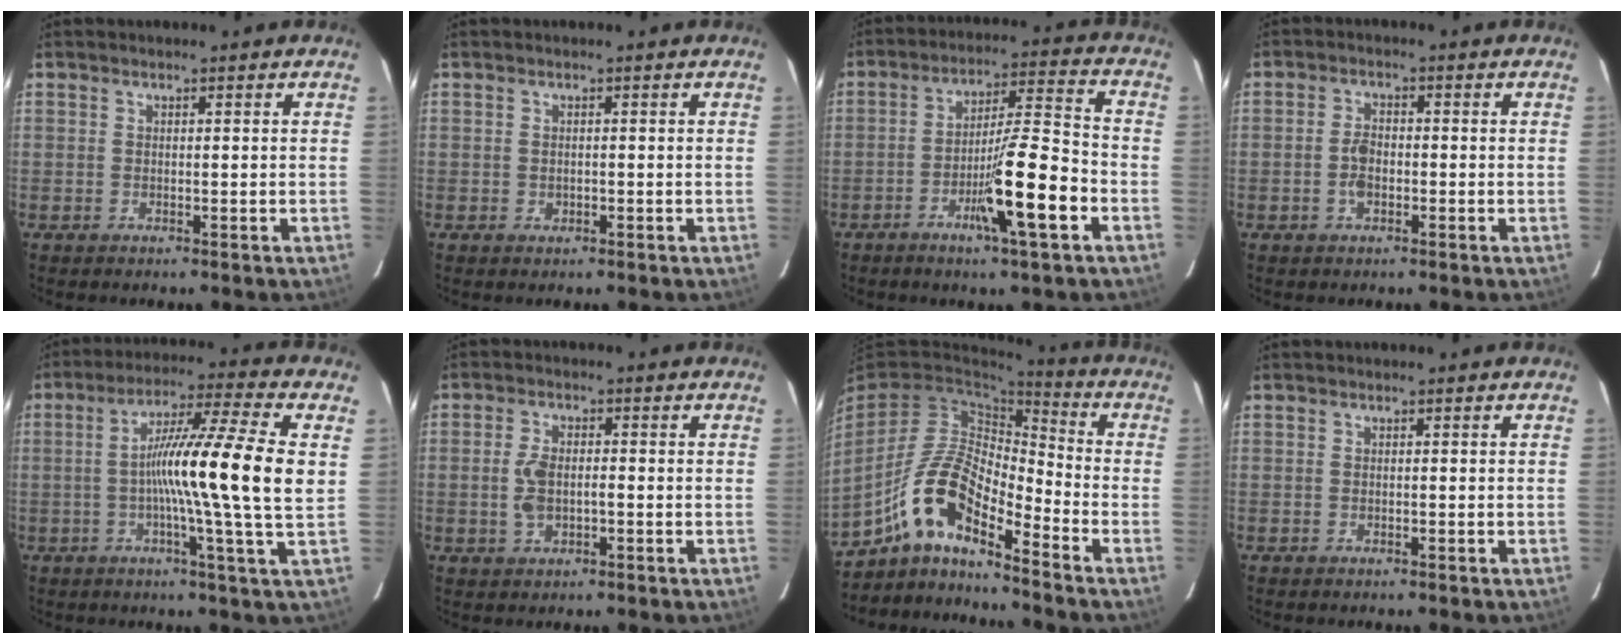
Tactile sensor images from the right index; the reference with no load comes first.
{"total": 0.6, "force": [-0.2, 0.4, 0.4], "torque": [-0.009, -0.001, -0.002]}
{"total": 12.0, "force": [-4.8, 0.2, 11.0], "torque": [-0.183, -0.002, -0.079]}
{"total": 3.0, "force": [-0.8, 1.5, 2.5], "torque": [-0.054, 0.003, -0.016]}
{"total": 15.4, "force": [0.4, -1.6, 15.3], "torque": [-0.252, 0.001, -0.008]}
{"total": 4.2, "force": [-0.6, 2.1, 3.6], "torque": [-0.079, 0.005, -0.010]}
{"total": 12.3, "force": [-8.2, 3.1, 8.6], "torque": [-0.178, 0.024, -0.152]}
{"total": 0.0}